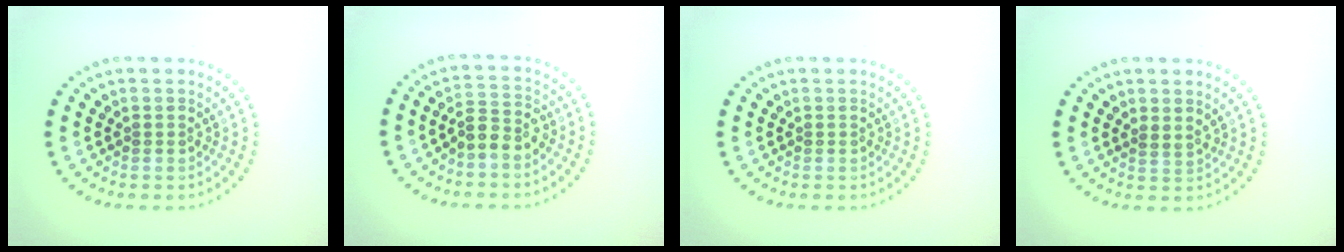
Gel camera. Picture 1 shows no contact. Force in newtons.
{"total": 2.5, "press": 2.3, "slide": 0.9}
{"total": 0.0}
{"total": 0.6, "press": 0.4, "slide": 0.4}